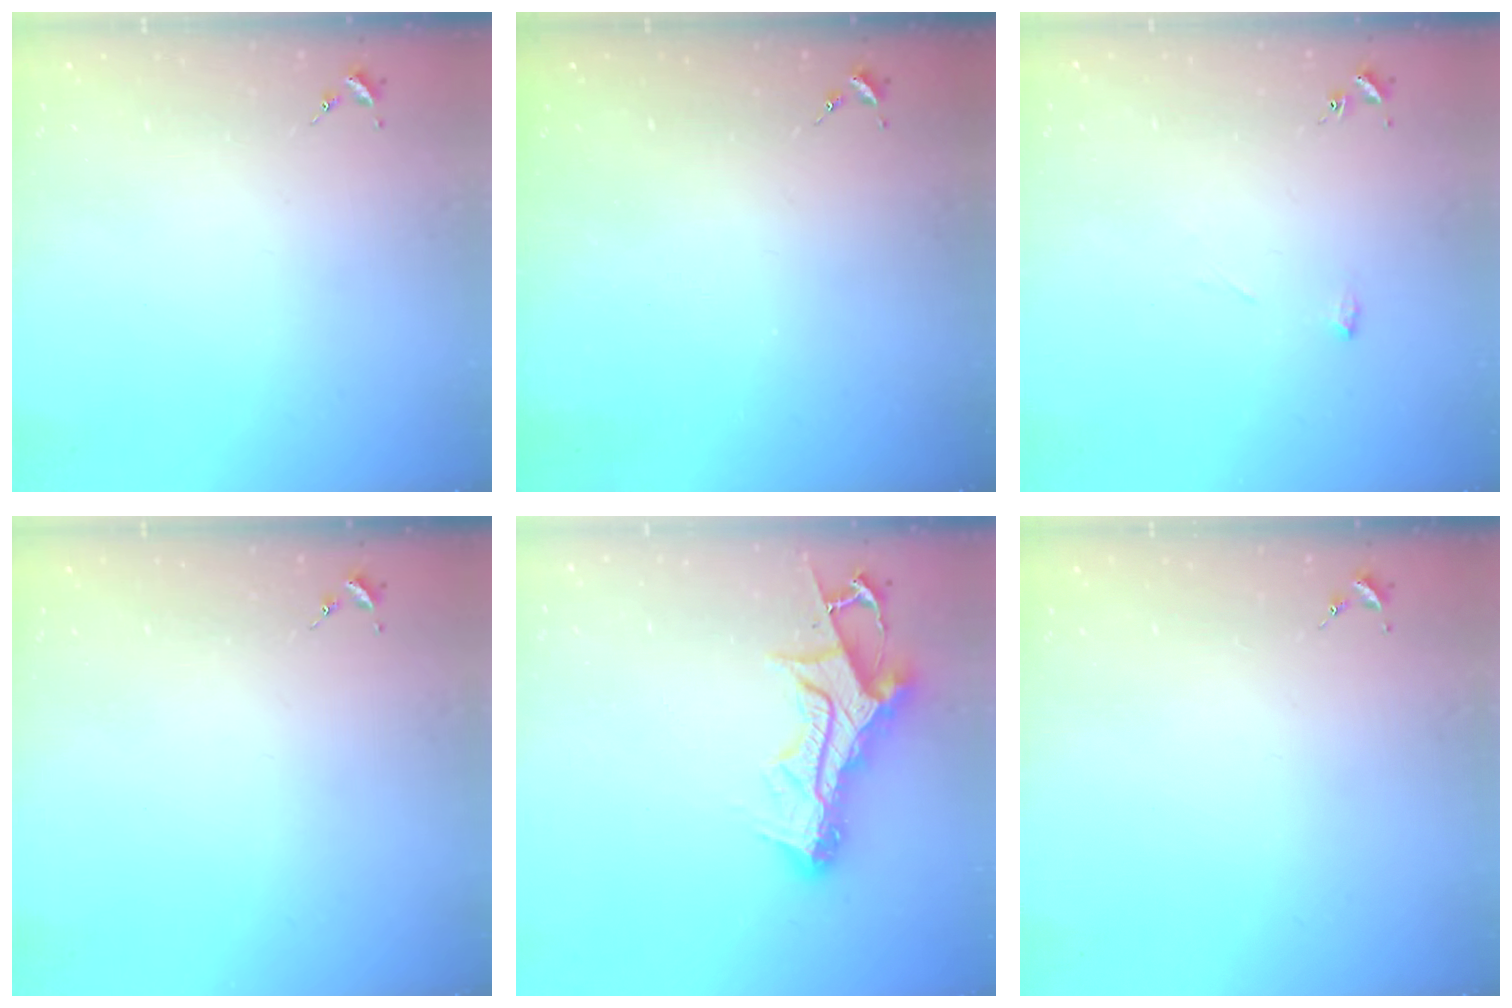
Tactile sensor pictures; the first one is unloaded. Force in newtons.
{"total": 0.0}
{"total": 5.8, "press": 5.8, "slide": 0.3}
{"total": 0.0}
{"total": 13.9, "press": 13.8, "slide": 1.2}
{"total": 0.0}